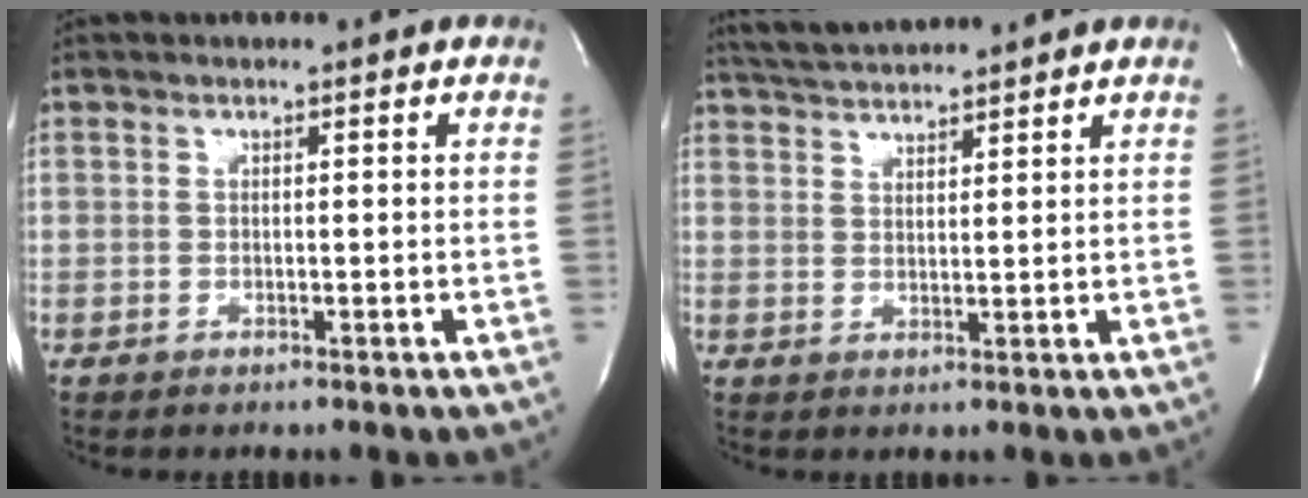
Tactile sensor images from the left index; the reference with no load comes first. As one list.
[{"total": 6.8, "force": [6.5, -0.2, 2.0], "torque": [-0.047, 0.023, 0.114]}]